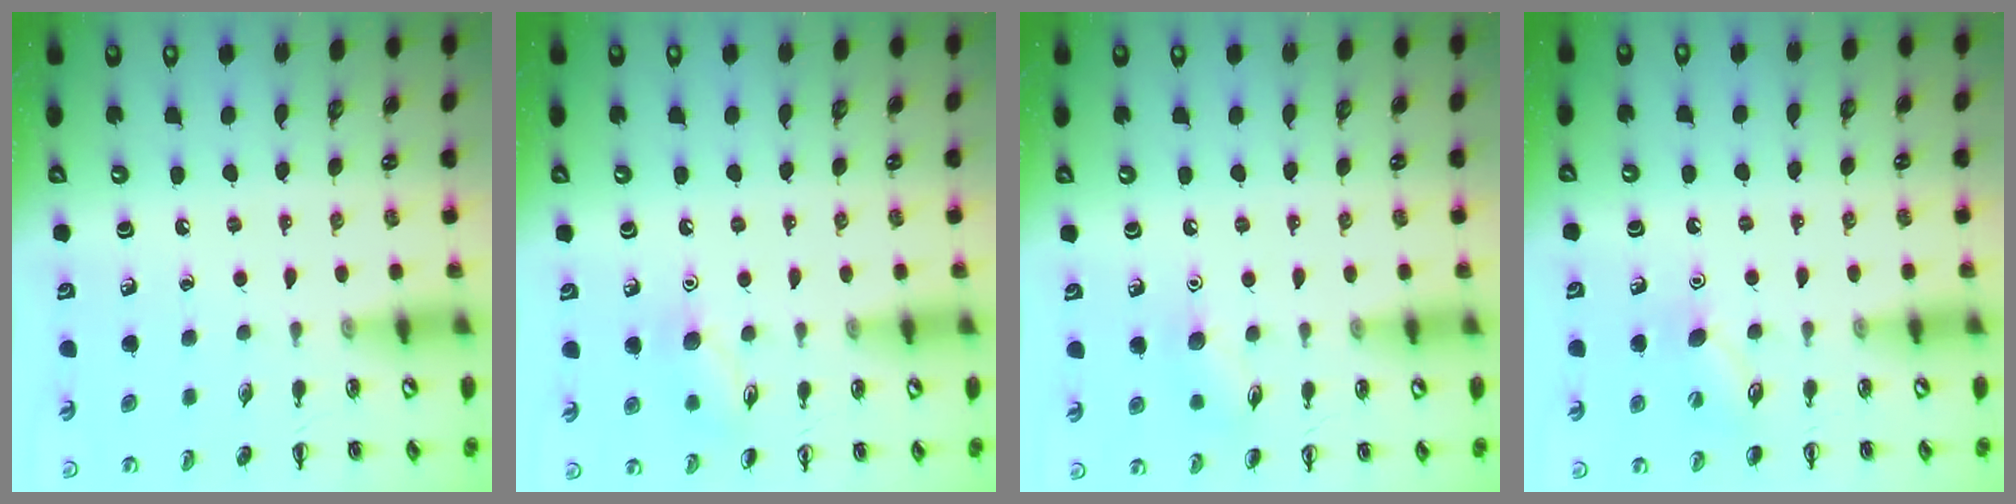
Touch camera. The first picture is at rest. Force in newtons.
{"total": 7.5, "press": 7.4, "slide": 1.0}
{"total": 6.3, "press": 6.3, "slide": 0.7}
{"total": 6.3, "press": 6.0, "slide": 1.7}